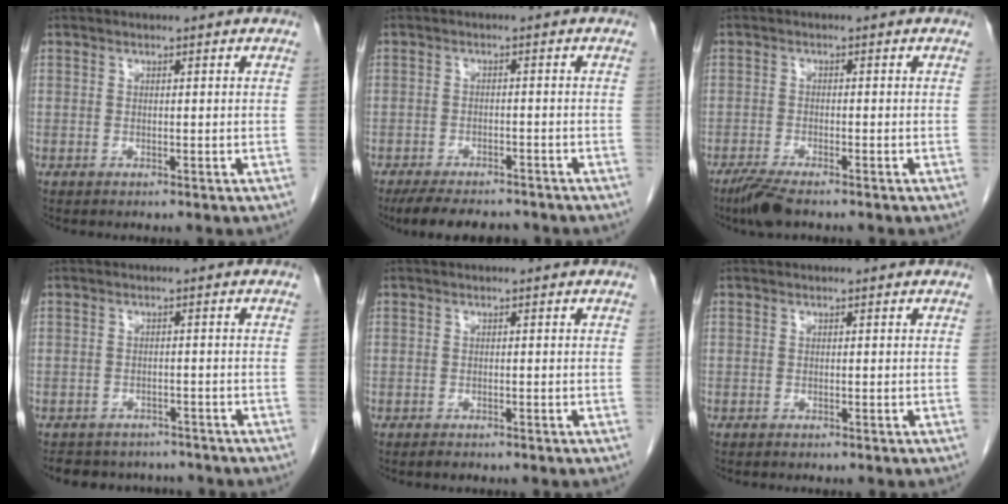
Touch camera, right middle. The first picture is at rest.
{"total": 9.5, "force": [-8.2, 3.0, 3.8], "torque": [-0.059, -0.008, -0.116]}
{"total": 4.1, "force": [-3.2, 0.5, 2.5], "torque": [-0.052, -0.010, -0.060]}
{"total": 8.3, "force": [-7.4, 3.4, 1.4], "torque": [-0.023, 0.008, -0.089]}
{"total": 1.3, "force": [-1.1, 0.4, 0.5], "torque": [-0.017, -0.004, -0.015]}
{"total": 0.0}